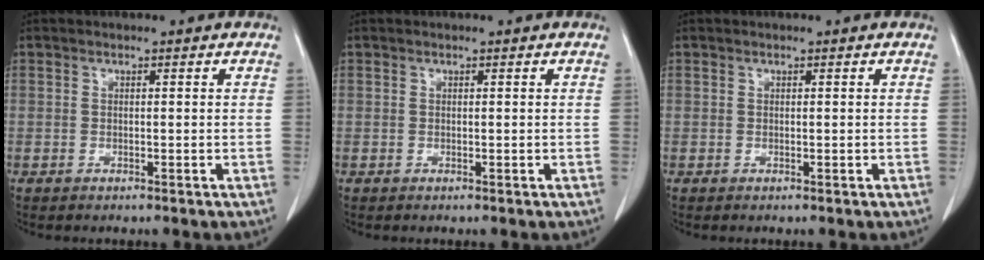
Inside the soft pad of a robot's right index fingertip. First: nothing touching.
{"total": 0.0}
{"total": 0.0}